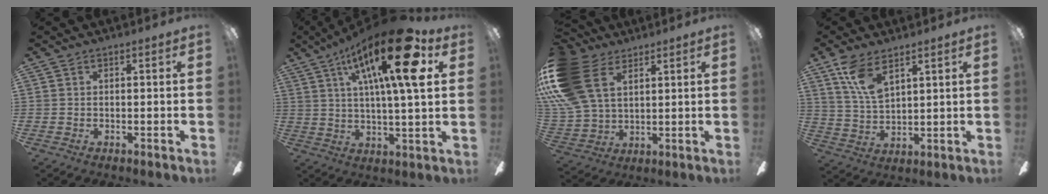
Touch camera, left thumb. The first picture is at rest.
{"total": 23.8, "force": [10.8, 6.6, 20.1], "torque": [-0.310, -0.040, 0.160]}
{"total": 21.1, "force": [7.8, 14.5, 13.2], "torque": [-0.308, -0.022, 0.143]}
{"total": 10.3, "force": [6.6, 4.2, 6.7], "torque": [-0.152, -0.017, 0.122]}